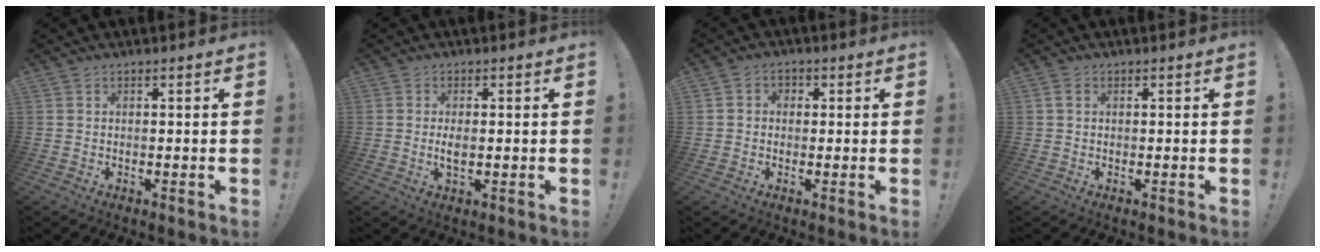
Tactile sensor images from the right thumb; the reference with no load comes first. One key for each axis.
{"total": 3.0, "fx": -0.1, "fy": 1.4, "fz": 2.7, "tx": -0.040, "ty": -0.005, "tz": -0.006}
{"total": 3.0, "fx": -0.3, "fy": 2.6, "fz": 1.4, "tx": -0.021, "ty": 0.007, "tz": -0.006}
{"total": 1.6, "fx": 0.5, "fy": 1.2, "fz": 0.9, "tx": -0.011, "ty": 0.002, "tz": 0.008}